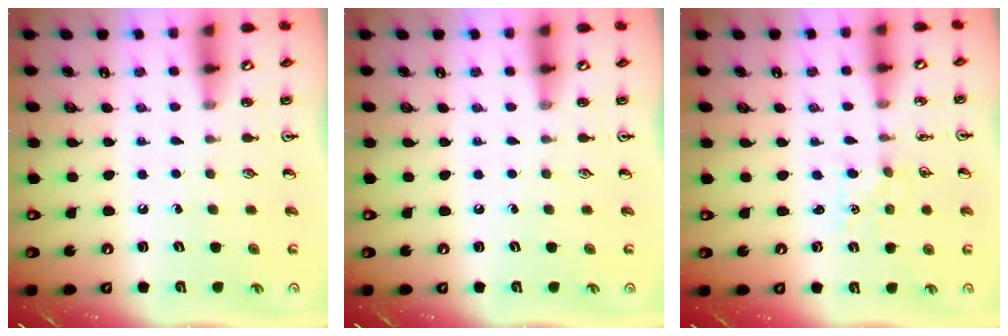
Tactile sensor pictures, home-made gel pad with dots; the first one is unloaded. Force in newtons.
{"total": 0.0}
{"total": 2.3, "press": 2.3, "slide": 0.3}